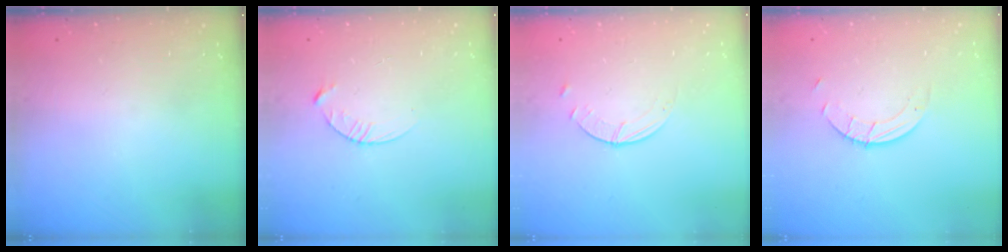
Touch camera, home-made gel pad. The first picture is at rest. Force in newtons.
{"total": 3.7, "press": 3.7, "slide": 0.4}
{"total": 0.9, "press": 0.9, "slide": 0.1}
{"total": 2.5, "press": 2.5, "slide": 0.2}